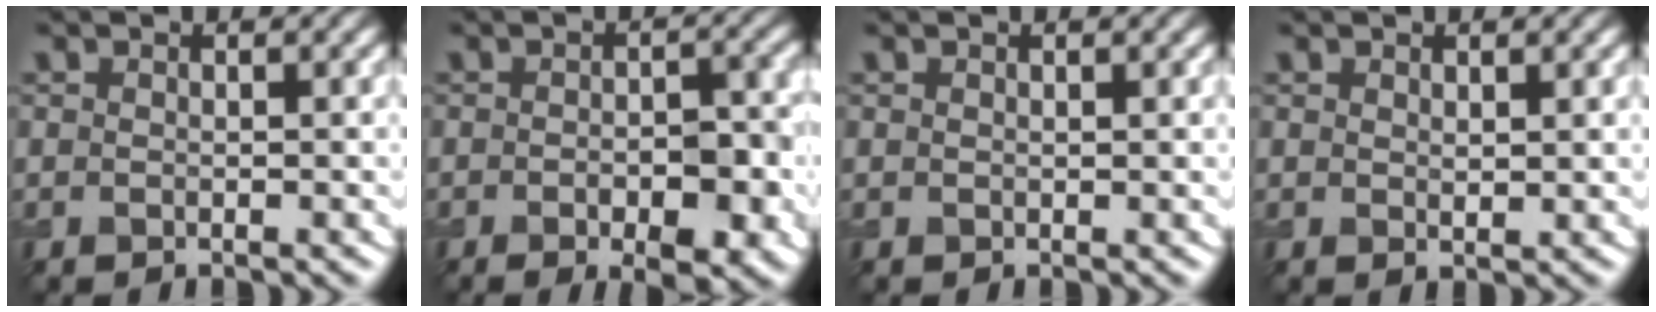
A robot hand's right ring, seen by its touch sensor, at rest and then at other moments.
{"total": 5.4, "force": [-2.3, 1.8, 4.6], "torque": [-0.079, -0.001, -0.015]}
{"total": 0.6, "force": [0.2, -0.2, -0.5], "torque": [-0.002, 0.000, 0.008]}
{"total": 0.5, "force": [0.4, -0.3, -0.1], "torque": [-0.016, 0.000, 0.015]}